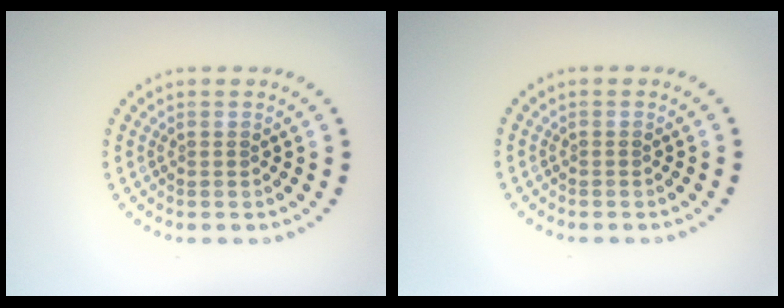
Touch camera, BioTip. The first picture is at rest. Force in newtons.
{"total": 0.0}